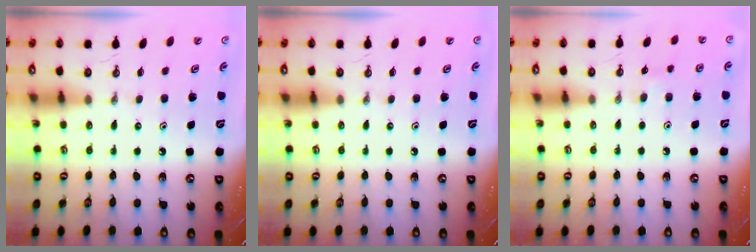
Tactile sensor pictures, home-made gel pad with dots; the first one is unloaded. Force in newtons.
{"total": 0.0}
{"total": 6.3, "press": 5.8, "slide": 2.5}